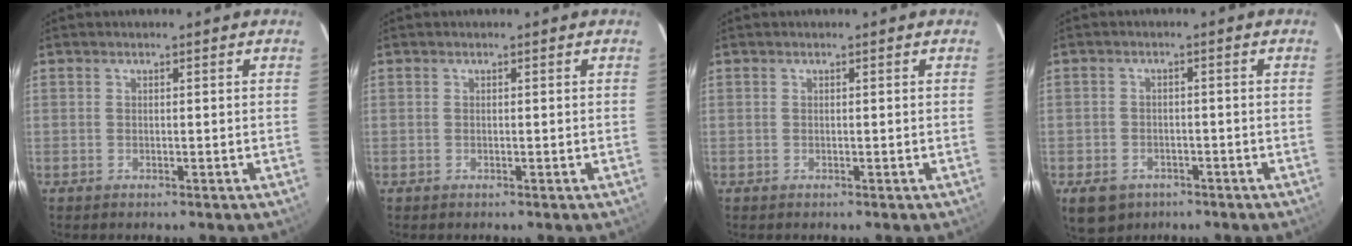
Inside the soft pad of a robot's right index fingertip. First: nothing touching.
{"total": 0.0}
{"total": 0.0}
{"total": 7.5, "force": [-4.3, 5.4, 3.0], "torque": [-0.073, 0.000, -0.058]}